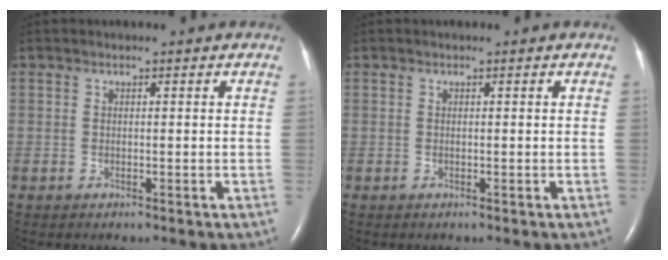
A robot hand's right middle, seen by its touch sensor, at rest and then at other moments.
{"total": 0.0}